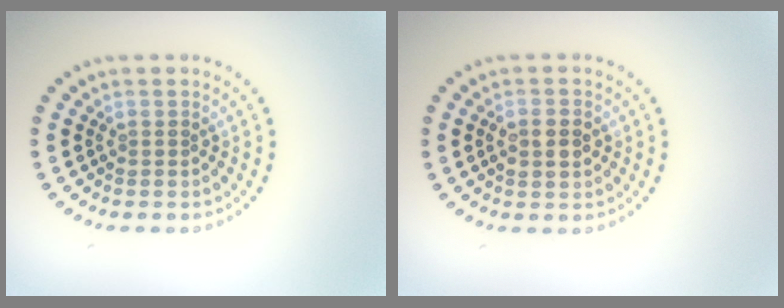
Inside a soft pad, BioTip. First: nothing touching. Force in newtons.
{"total": 2.1, "press": 2.1, "slide": 0.3}